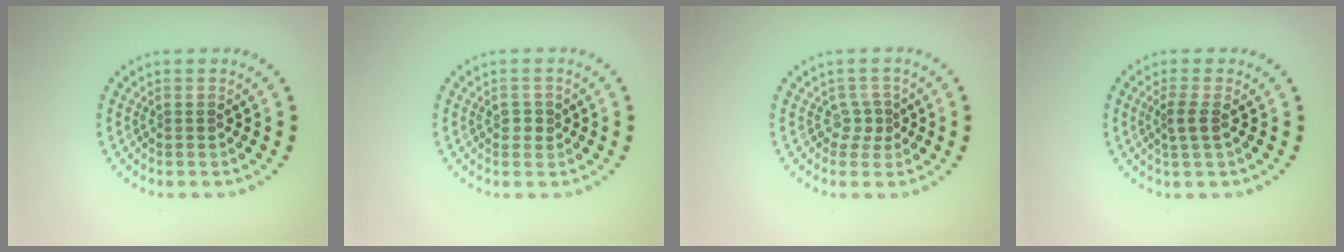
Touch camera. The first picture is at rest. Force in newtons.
{"total": 1.2, "press": 1.1, "slide": 0.4}
{"total": 1.4, "press": 0.9, "slide": 1.0}
{"total": 1.7, "press": 1.4, "slide": 0.9}